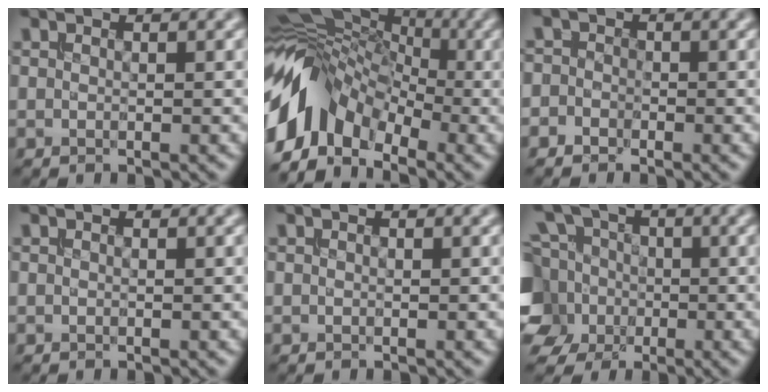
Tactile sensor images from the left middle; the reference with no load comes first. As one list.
[{"total": 8.3, "force": [-3.5, 5.9, 4.7], "torque": [-0.082, 0.016, -0.081]}, {"total": 1.6, "force": [-0.9, 1.3, 0.0], "torque": [0.019, 0.006, -0.025]}, {"total": 0.0}, {"total": 0.0}, {"total": 9.6, "force": [0.7, 8.4, 4.5], "torque": [-0.106, 0.033, -0.031]}]